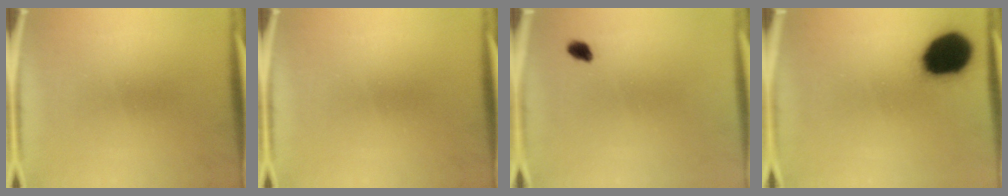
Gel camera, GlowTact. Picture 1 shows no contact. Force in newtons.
{"total": 0.0}
{"total": 1.9}
{"total": 17.6}